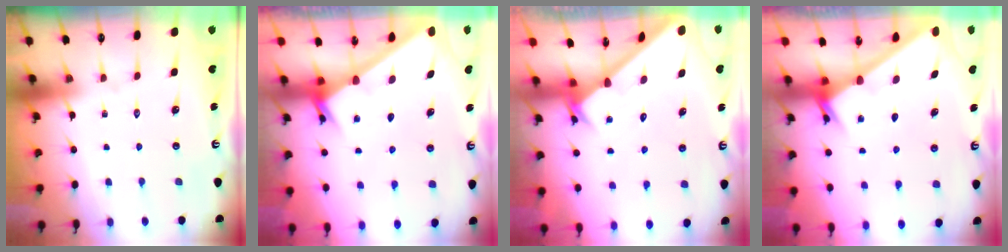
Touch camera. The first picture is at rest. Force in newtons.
{"total": 2.6, "press": 2.6, "slide": 0.2}
{"total": 2.4, "press": 2.4, "slide": 0.2}
{"total": 2.4, "press": 2.4, "slide": 0.2}